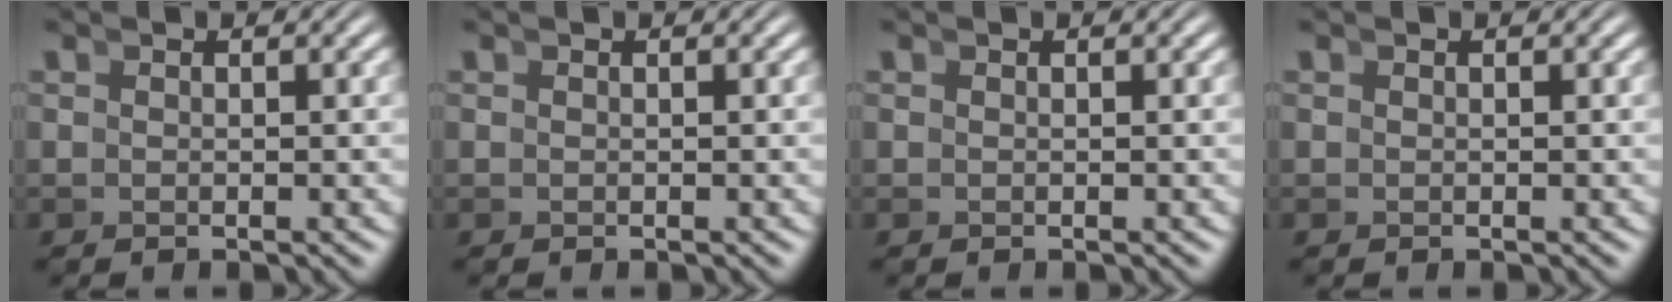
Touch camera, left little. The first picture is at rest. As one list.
[{"total": 0.0}, {"total": 0.0}, {"total": 0.0}]